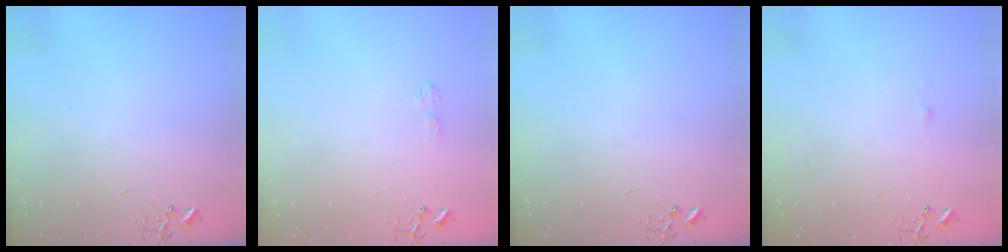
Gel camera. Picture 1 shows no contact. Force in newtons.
{"total": 4.2, "press": 4.2, "slide": 0.5}
{"total": 0.0}
{"total": 1.8, "press": 1.8, "slide": 0.2}